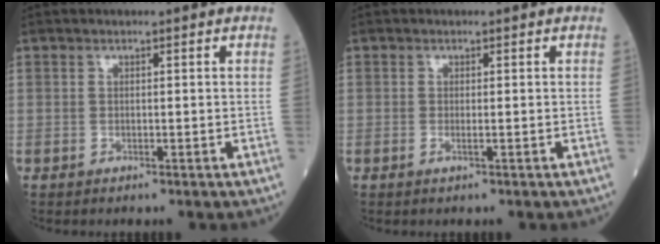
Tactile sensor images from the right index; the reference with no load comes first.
{"total": 0.6, "force": [-0.1, 0.0, 0.6], "torque": [-0.016, -0.002, -0.003]}